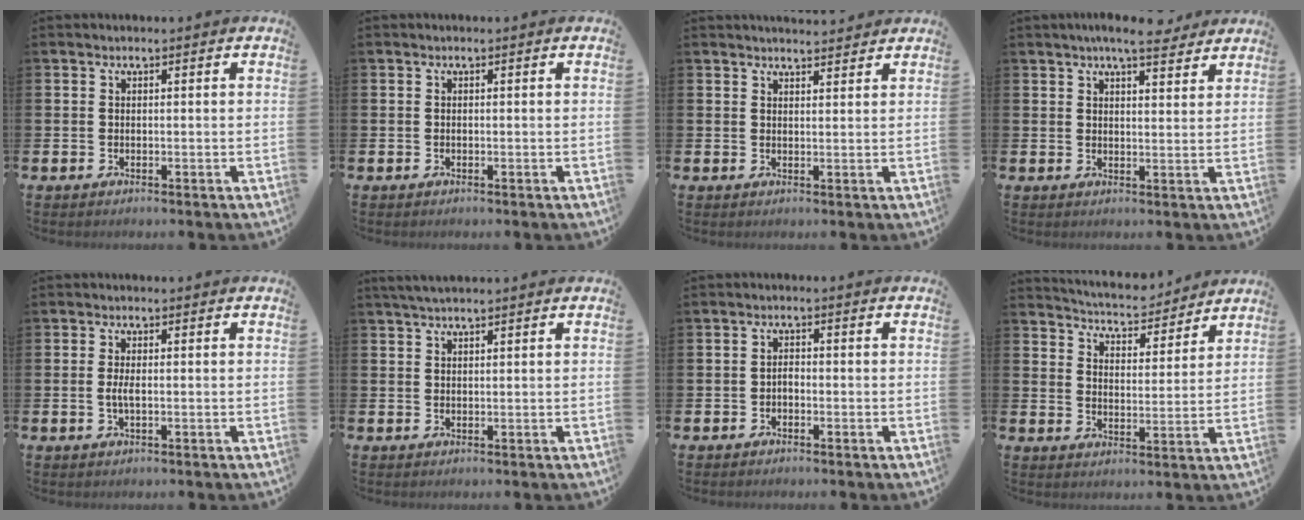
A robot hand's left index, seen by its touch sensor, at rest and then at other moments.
{"total": 0.0}
{"total": 2.6, "force": [2.6, 0.2, 0.0], "torque": [0.004, -0.016, 0.044]}
{"total": 5.8, "force": [5.2, 1.0, 2.4], "torque": [-0.047, -0.017, 0.092]}
{"total": 1.7, "force": [-0.2, 0.5, 1.6], "torque": [-0.036, 0.003, -0.004]}
{"total": 2.3, "force": [2.0, 0.4, 1.1], "torque": [-0.023, 0.001, 0.036]}
{"total": 1.3, "force": [-0.7, 0.8, 0.8], "torque": [-0.014, 0.002, -0.015]}
{"total": 5.6, "force": [5.5, 0.9, 0.4], "torque": [-0.029, -0.042, 0.096]}